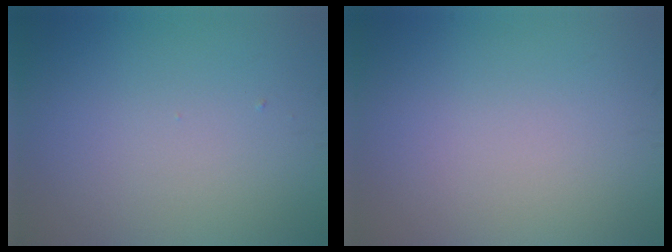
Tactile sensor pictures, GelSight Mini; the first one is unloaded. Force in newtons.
{"total": 0.0}